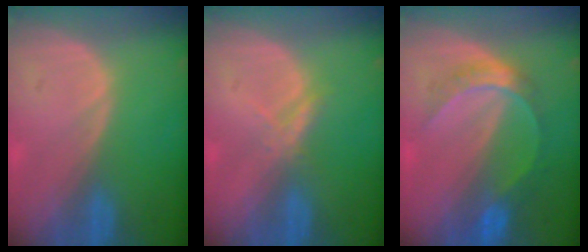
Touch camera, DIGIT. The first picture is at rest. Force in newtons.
{"total": 2.1, "press": 2.1, "slide": 0.2}
{"total": 6.7, "press": 5.7, "slide": 3.4}